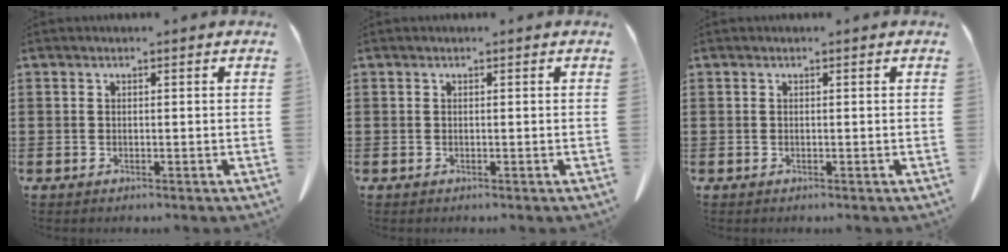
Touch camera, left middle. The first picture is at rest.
{"total": 0.0}
{"total": 0.0}